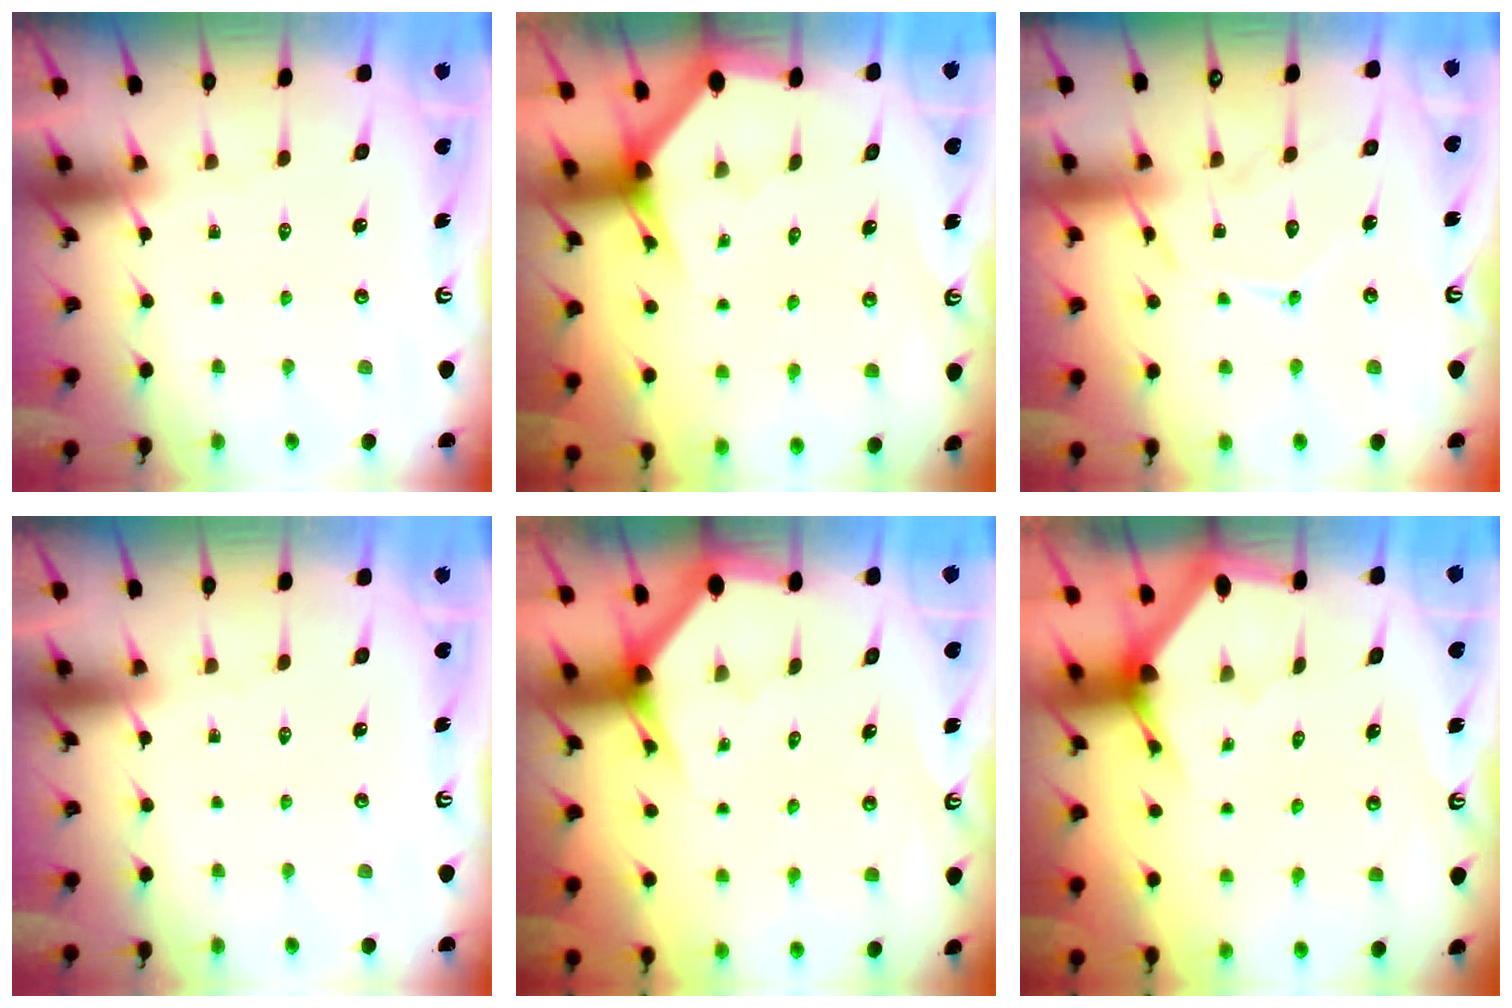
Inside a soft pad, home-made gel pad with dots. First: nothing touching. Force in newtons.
{"total": 2.9, "press": 2.9, "slide": 0.1}
{"total": 10.3, "press": 10.3, "slide": 0.3}
{"total": 0.0}
{"total": 2.8, "press": 2.8, "slide": 0.0}
{"total": 3.0, "press": 3.0, "slide": 0.2}